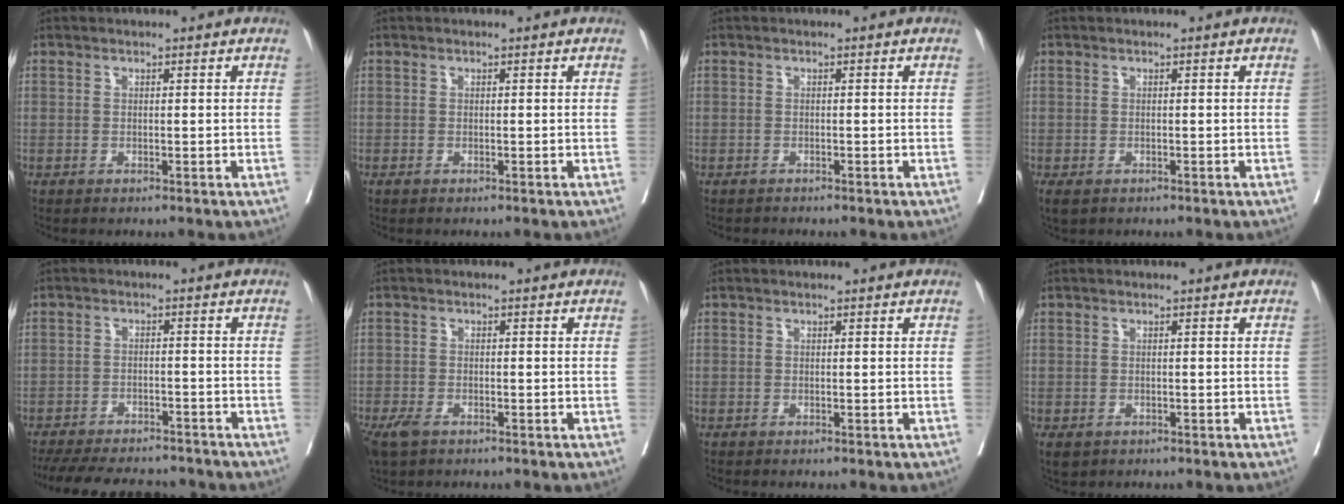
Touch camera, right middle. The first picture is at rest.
{"total": 0.0}
{"total": 0.8, "force": [-0.8, 0.1, -0.1], "torque": [-0.009, -0.004, -0.015]}
{"total": 2.6, "force": [-1.7, 1.5, 1.2], "torque": [-0.029, -0.008, -0.025]}
{"total": 15.5, "force": [-13.7, 4.8, 5.5], "torque": [-0.127, -0.007, -0.188]}
{"total": 4.5, "force": [-3.0, 2.3, 2.5], "torque": [-0.050, -0.008, -0.051]}
{"total": 0.0}
{"total": 2.7, "force": [-1.8, 1.8, 1.0], "torque": [-0.021, -0.006, -0.024]}